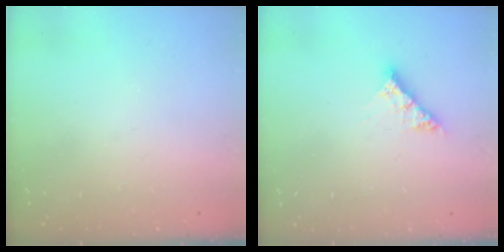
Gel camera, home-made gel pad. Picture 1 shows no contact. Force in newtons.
{"total": 6.8, "press": 6.8, "slide": 0.8}